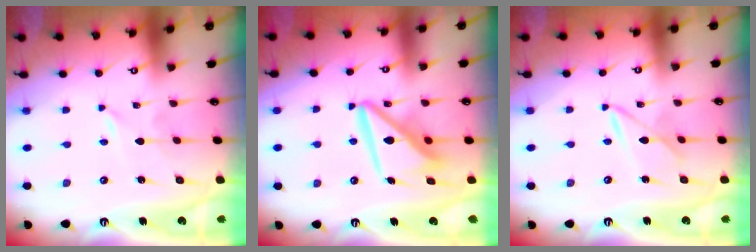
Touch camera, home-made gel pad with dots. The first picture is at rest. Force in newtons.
{"total": 12.5, "press": 12.4, "slide": 1.3}
{"total": 5.0, "press": 5.0, "slide": 0.4}